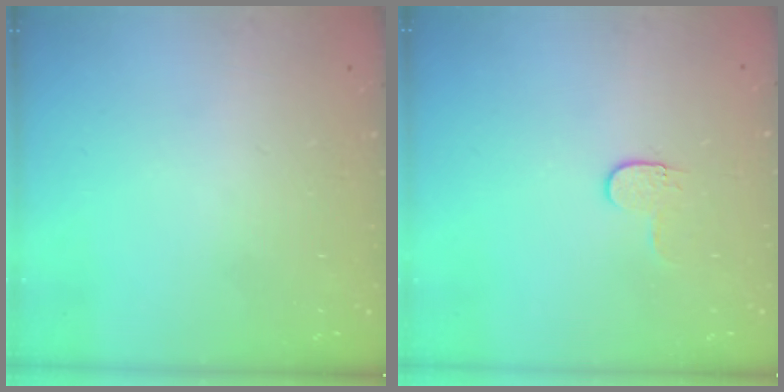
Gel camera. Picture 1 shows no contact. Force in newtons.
{"total": 3.9, "press": 3.9, "slide": 0.4}